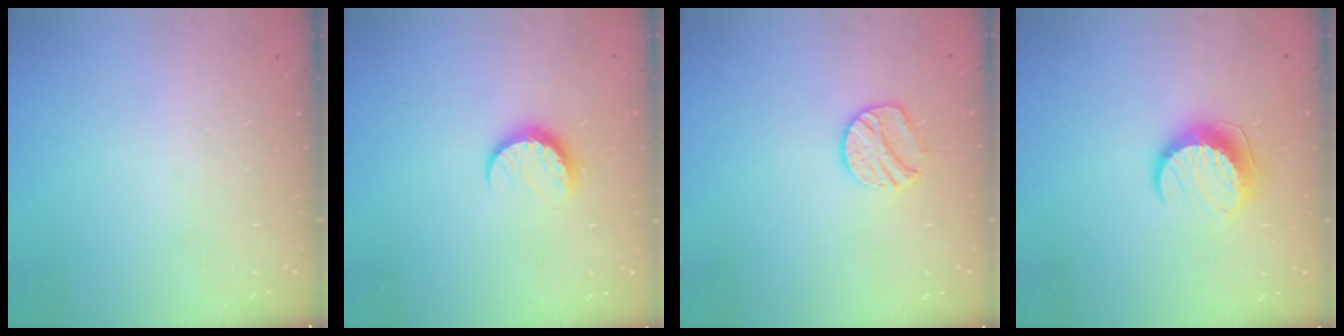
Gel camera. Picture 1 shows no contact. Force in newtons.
{"total": 7.1, "press": 7.1, "slide": 0.7}
{"total": 9.4, "press": 9.4, "slide": 0.4}
{"total": 9.7, "press": 9.7, "slide": 0.5}